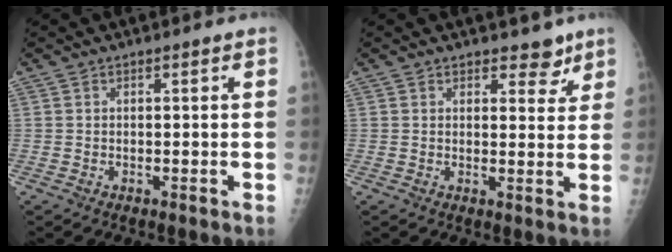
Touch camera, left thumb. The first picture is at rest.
{"total": 4.1, "force": [3.0, 2.2, 1.6], "torque": [0.009, -0.017, 0.039]}